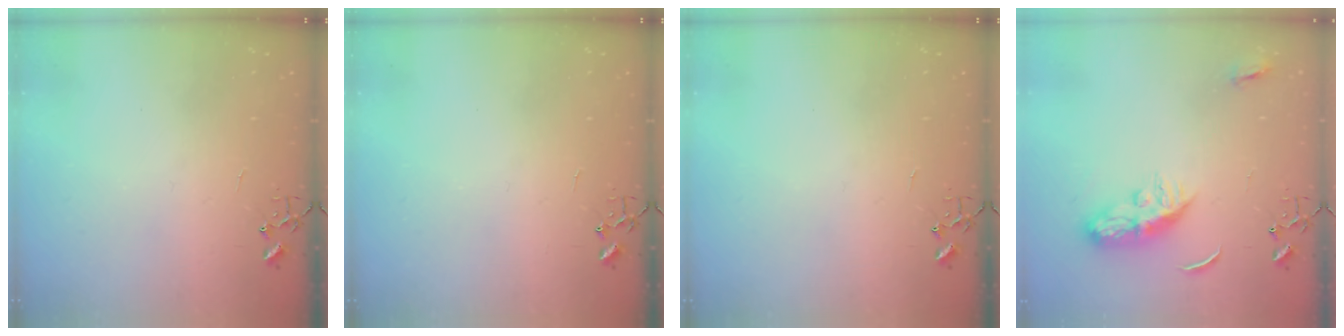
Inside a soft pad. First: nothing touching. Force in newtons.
{"total": 0.0}
{"total": 0.0}
{"total": 9.3, "press": 9.3, "slide": 0.1}